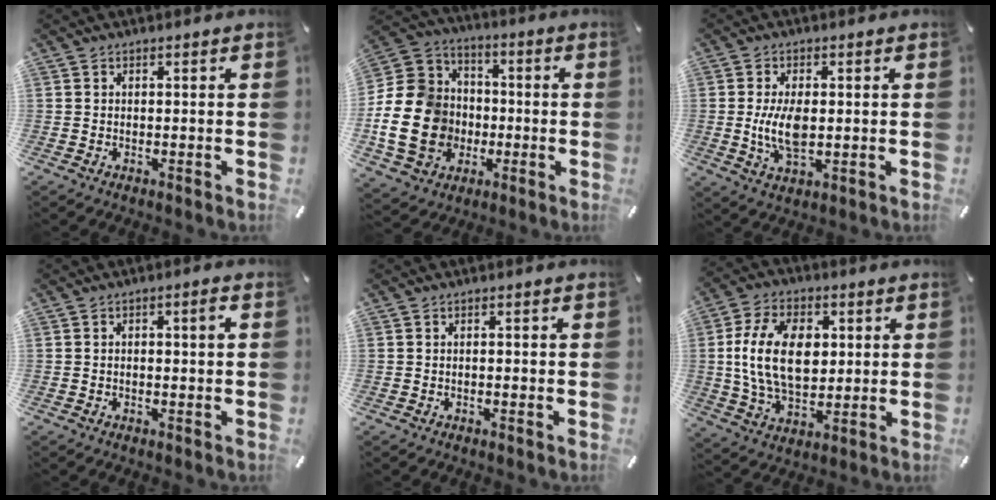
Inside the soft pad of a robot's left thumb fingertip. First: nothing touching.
{"total": 19.8, "force": [-4.4, 16.9, 9.4], "torque": [-0.192, 0.028, -0.074]}
{"total": 7.9, "force": [0.1, 3.8, 6.9], "torque": [-0.161, -0.011, -0.008]}
{"total": 2.1, "force": [0.1, 0.5, 2.0], "torque": [-0.028, 0.003, -0.004]}
{"total": 0.8, "force": [-0.2, 0.1, 0.7], "torque": [-0.013, -0.001, -0.004]}
{"total": 15.6, "force": [1.9, 10.8, 11.1], "torque": [-0.221, 0.014, 0.031]}